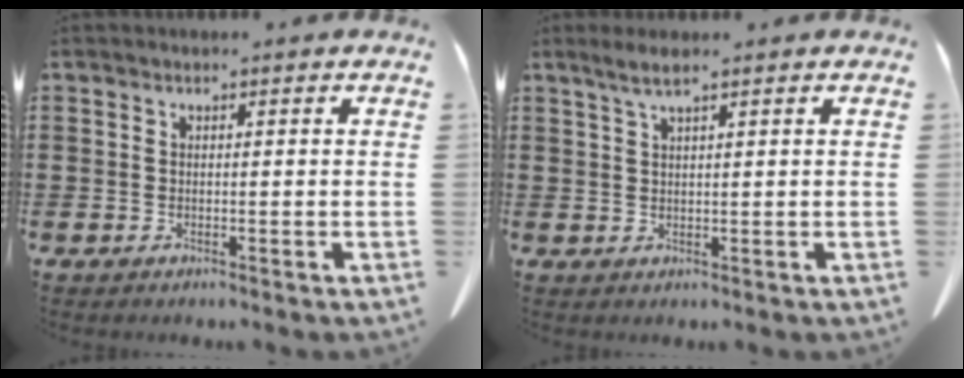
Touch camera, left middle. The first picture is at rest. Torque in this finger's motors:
{"motor_torque": [0.22, 0.12, 0.17, 0.06]}